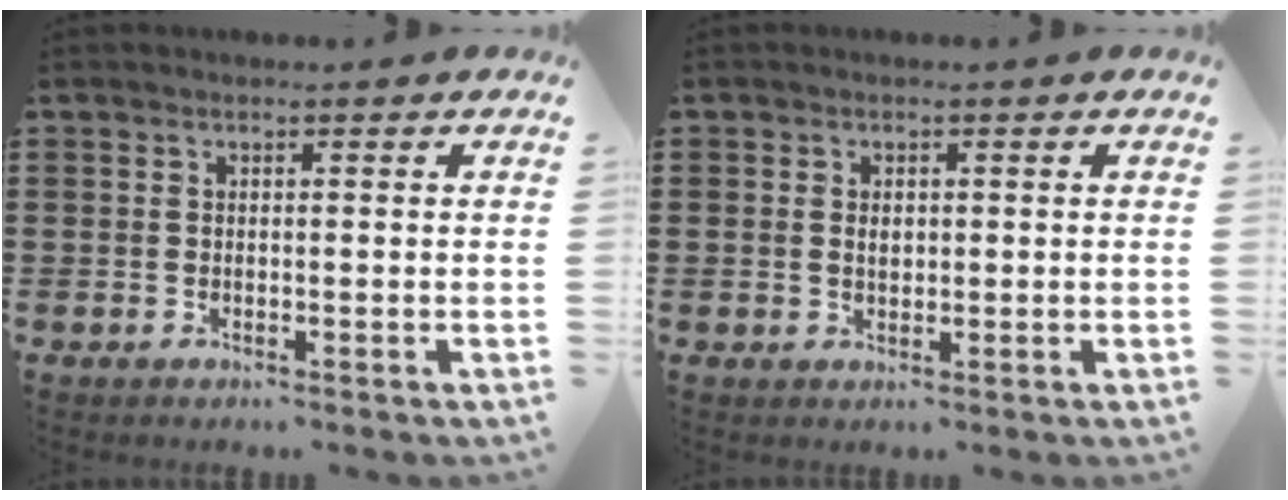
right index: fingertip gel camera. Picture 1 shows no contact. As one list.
[{"total": 1.5, "force": [0.2, 1.0, 1.1], "torque": [-0.023, 0.007, 0.002]}]